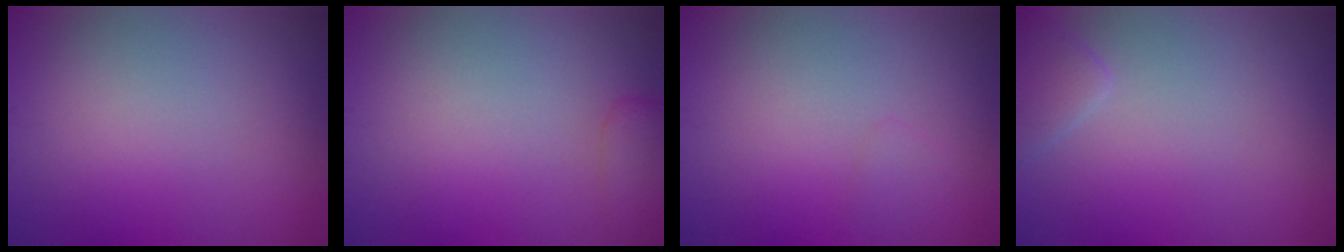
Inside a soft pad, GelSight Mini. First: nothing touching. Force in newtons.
{"total": 2.3, "press": 2.3, "slide": 0.2}
{"total": 0.6, "press": 0.6, "slide": 0.0}
{"total": 1.9, "press": 1.9, "slide": 0.1}